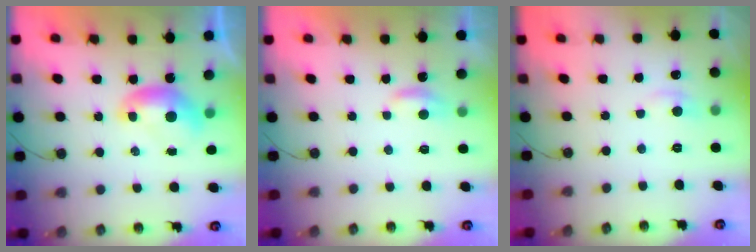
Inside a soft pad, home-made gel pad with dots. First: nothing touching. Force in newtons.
{"total": 1.4, "press": 1.3, "slide": 0.5}
{"total": 1.6, "press": 1.4, "slide": 0.8}